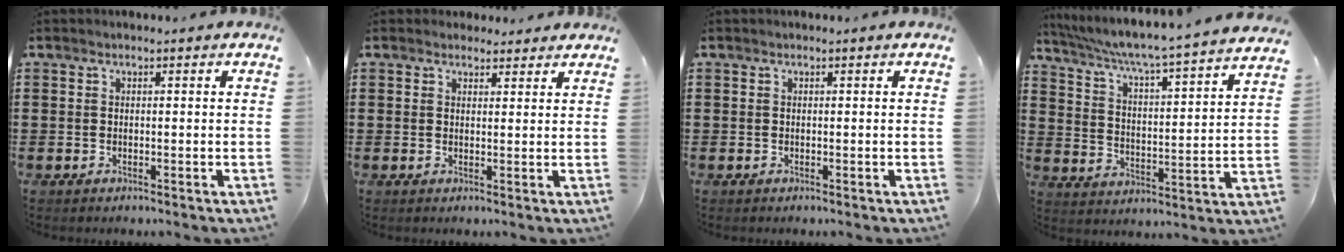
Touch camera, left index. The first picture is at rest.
{"total": 2.2, "force": [2.0, 0.9, 0.2], "torque": [0.000, -0.001, 0.037]}
{"total": 0.0}
{"total": 5.0, "force": [4.4, -0.8, 2.2], "torque": [-0.064, -0.048, 0.062]}